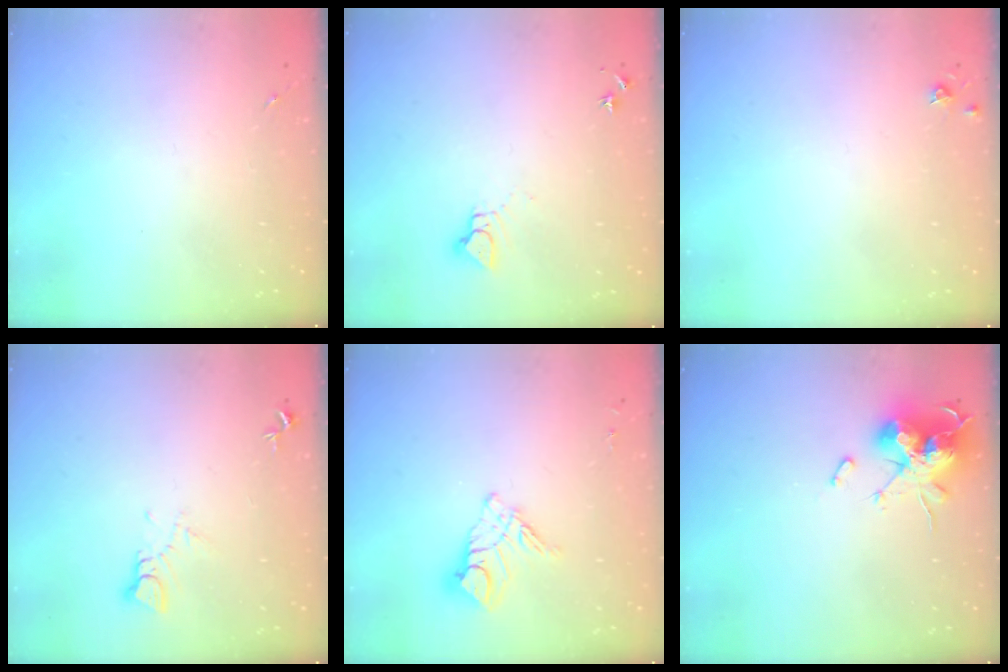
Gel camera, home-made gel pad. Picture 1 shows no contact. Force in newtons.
{"total": 4.4, "press": 4.3, "slide": 0.4}
{"total": 3.8, "press": 3.8, "slide": 0.5}
{"total": 3.5, "press": 3.4, "slide": 0.3}
{"total": 11.3, "press": 11.3, "slide": 1.1}
{"total": 16.7, "press": 16.7, "slide": 0.1}